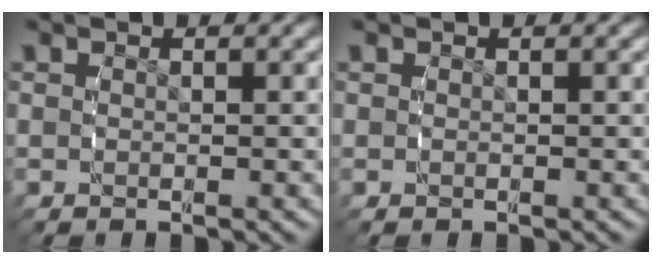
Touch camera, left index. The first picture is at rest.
{"total": 0.0}